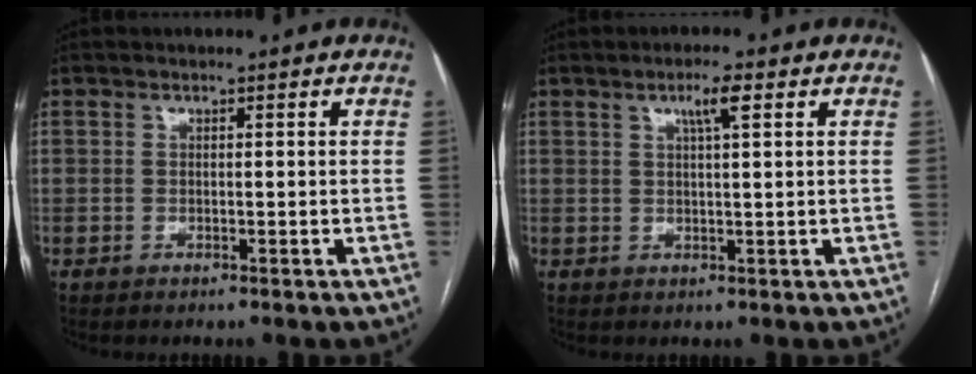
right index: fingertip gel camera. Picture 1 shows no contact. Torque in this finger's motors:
{"motor_torque": [0.43, 0.14, 0.07, 0.03]}